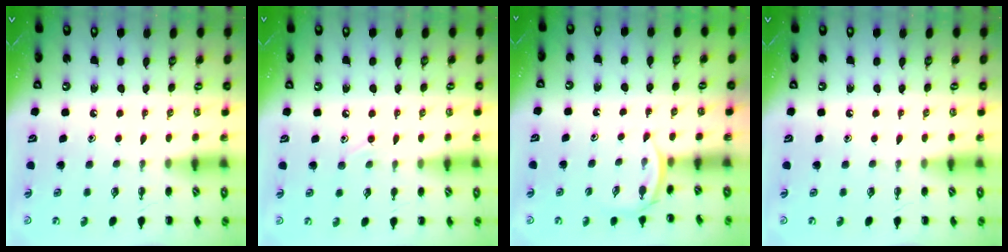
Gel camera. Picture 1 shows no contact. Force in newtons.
{"total": 6.2, "press": 5.9, "slide": 2.0}
{"total": 2.6, "press": 2.5, "slide": 0.8}
{"total": 0.0}